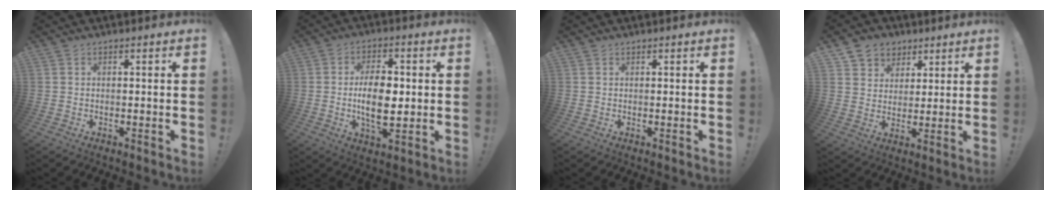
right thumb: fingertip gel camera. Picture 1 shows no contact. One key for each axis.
{"total": 12.4, "fx": -0.2, "fy": 6.6, "fz": 10.5, "tx": -0.175, "ty": -0.007, "tz": -0.013}
{"total": 0.5, "fx": 0.4, "fy": -0.1, "fz": -0.3, "tx": 0.012, "ty": -0.005, "tz": 0.008}
{"total": 7.3, "fx": 3.7, "fy": 6.2, "fz": 0.7, "tx": -0.004, "ty": -0.034, "tz": 0.074}